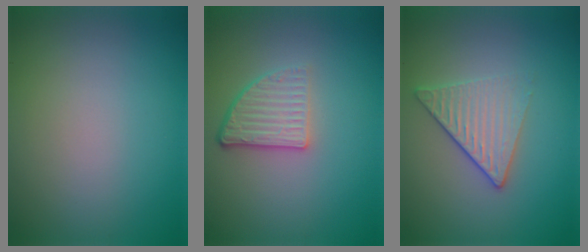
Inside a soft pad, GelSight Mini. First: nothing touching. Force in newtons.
{"total": 3.3, "press": 2.5, "slide": 2.2}
{"total": 3.2, "press": 2.8, "slide": 1.6}